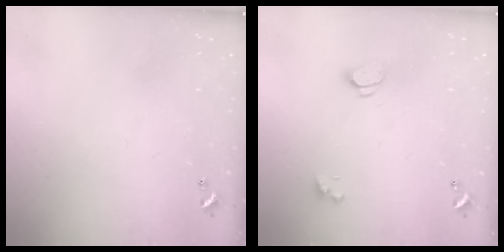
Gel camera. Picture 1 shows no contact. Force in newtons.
{"total": 1.6, "press": 1.5, "slide": 0.5}